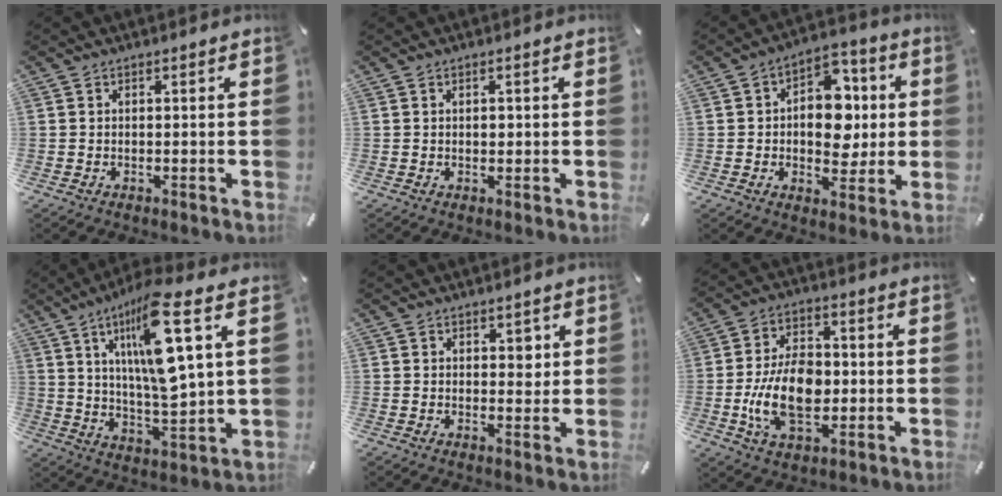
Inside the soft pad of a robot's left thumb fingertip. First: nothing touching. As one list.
[{"total": 0.9, "force": [0.1, 0.6, 0.7], "torque": [-0.015, 0.003, 0.001]}, {"total": 11.4, "force": [0.1, 8.5, 7.7], "torque": [-0.093, 0.005, 0.002]}, {"total": 17.0, "force": [7.7, 3.8, 14.7], "torque": [-0.272, -0.040, 0.115]}, {"total": 2.8, "force": [1.2, 2.0, 1.6], "torque": [-0.001, -0.008, 0.013]}, {"total": 13.9, "force": [-2.0, 9.1, 10.3], "torque": [-0.206, 0.001, -0.035]}]